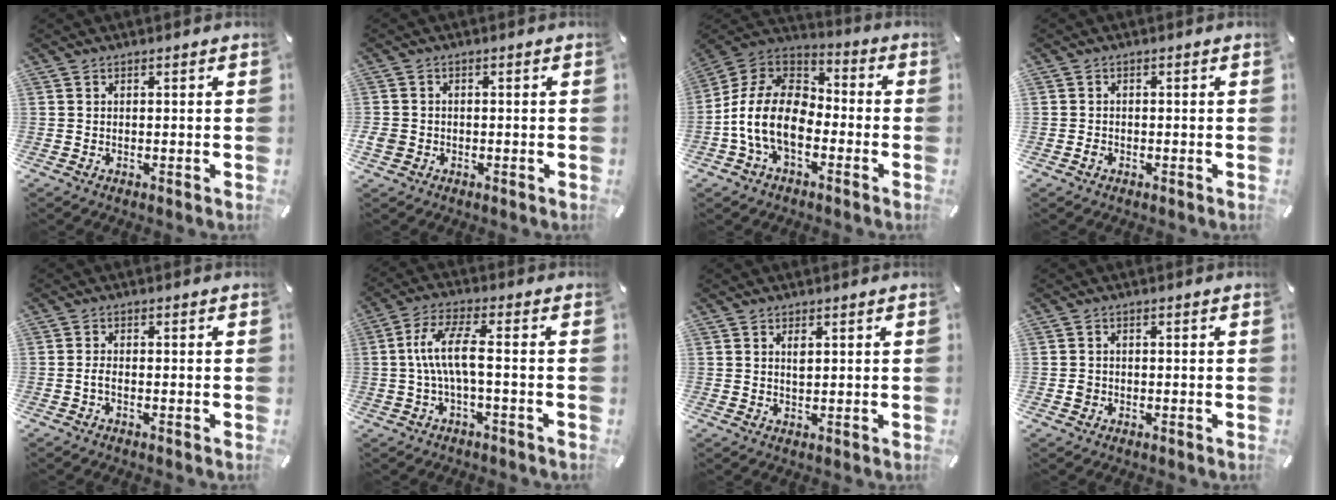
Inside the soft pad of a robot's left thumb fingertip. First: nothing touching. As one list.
[{"total": 2.7, "force": [-0.9, 2.3, 1.1], "torque": [-0.025, 0.002, -0.019]}, {"total": 14.5, "force": [-5.9, 9.1, 9.6], "torque": [-0.215, 0.024, -0.116]}, {"total": 1.9, "force": [-0.8, 1.7, 0.6], "torque": [-0.009, 0.005, -0.018]}, {"total": 1.7, "force": [-0.7, 0.5, 1.4], "torque": [-0.026, 0.002, -0.013]}, {"total": 9.6, "force": [-0.4, 2.2, 9.3], "torque": [-0.192, -0.001, -0.013]}, {"total": 1.6, "force": [0.7, 0.6, 1.3], "torque": [-0.029, 0.000, 0.012]}, {"total": 1.3, "force": [-0.3, 1.3, 0.3], "torque": [-0.008, 0.004, -0.009]}]